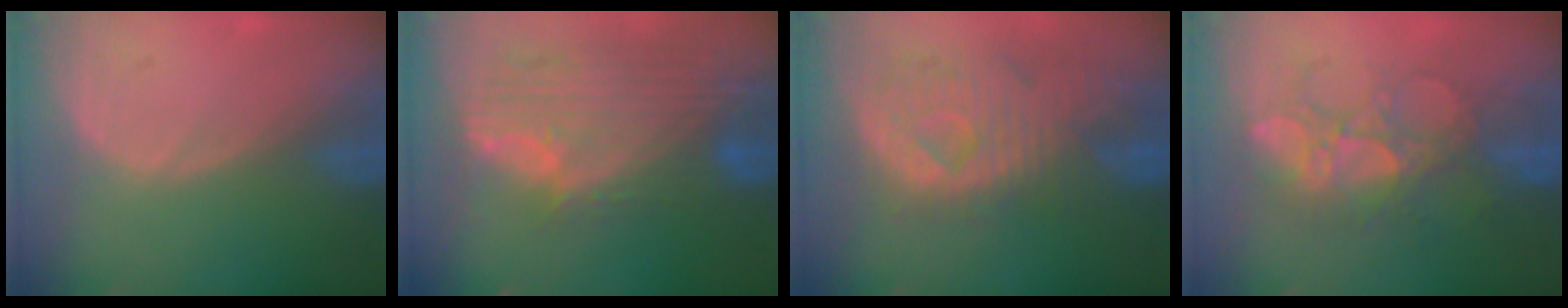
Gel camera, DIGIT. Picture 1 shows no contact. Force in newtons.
{"total": 11.9, "press": 10.1, "slide": 6.3}
{"total": 11.0, "press": 9.7, "slide": 5.2}
{"total": 7.7, "press": 7.6, "slide": 1.4}